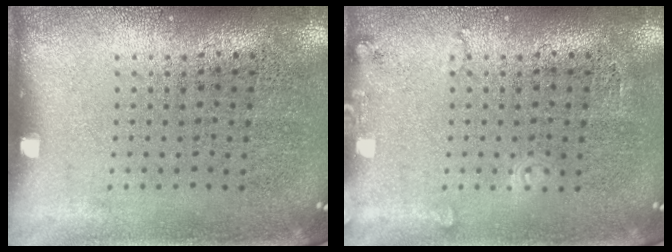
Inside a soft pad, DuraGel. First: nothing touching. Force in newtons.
{"total": 1.3, "press": 1.3, "slide": 0.1}